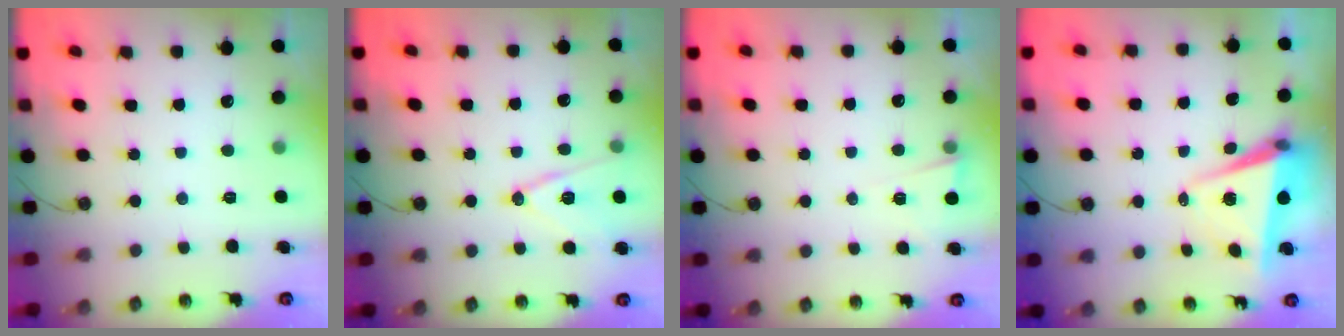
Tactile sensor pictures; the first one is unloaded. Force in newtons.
{"total": 12.1, "press": 11.6, "slide": 3.5}
{"total": 2.9, "press": 2.7, "slide": 1.1}
{"total": 5.9, "press": 4.7, "slide": 3.6}